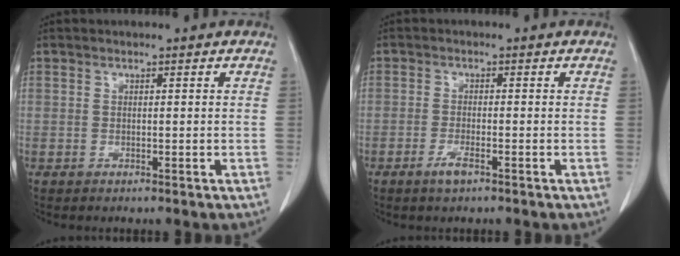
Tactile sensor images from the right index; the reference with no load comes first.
{"total": 2.3, "force": [-1.4, 0.4, 1.8], "torque": [-0.034, 0.000, -0.025]}